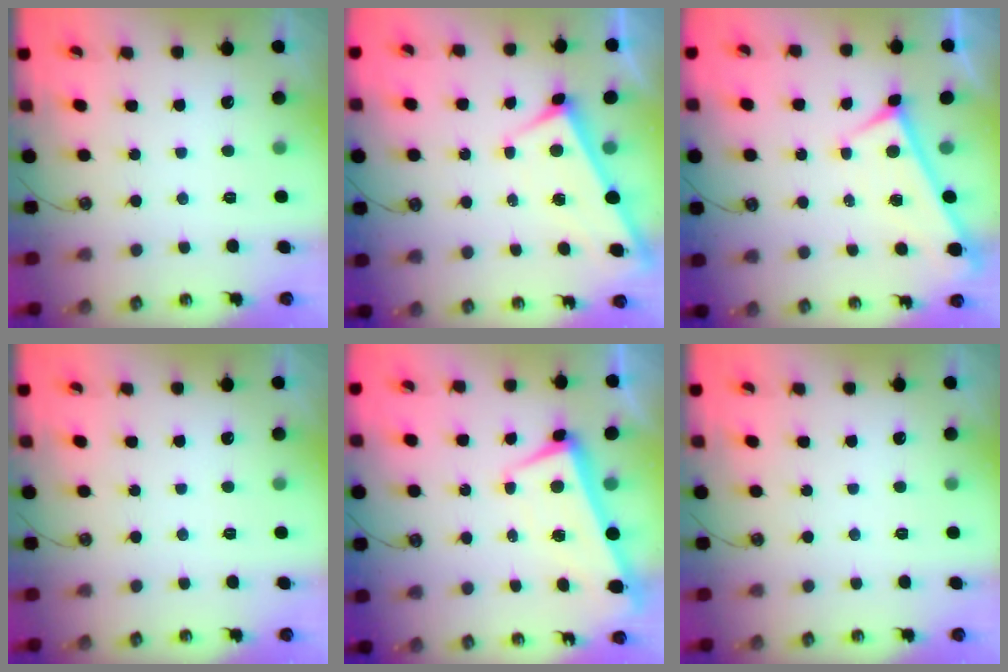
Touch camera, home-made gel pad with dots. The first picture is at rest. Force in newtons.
{"total": 3.1, "press": 3.1, "slide": 0.1}
{"total": 0.0}
{"total": 0.0}
{"total": 2.4, "press": 2.3, "slide": 0.7}
{"total": 0.0}